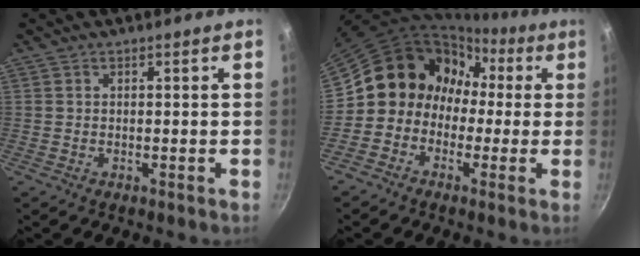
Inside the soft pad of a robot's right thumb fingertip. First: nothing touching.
{"total": 11.3, "force": [-0.5, 10.4, 4.3], "torque": [-0.022, 0.053, -0.032]}